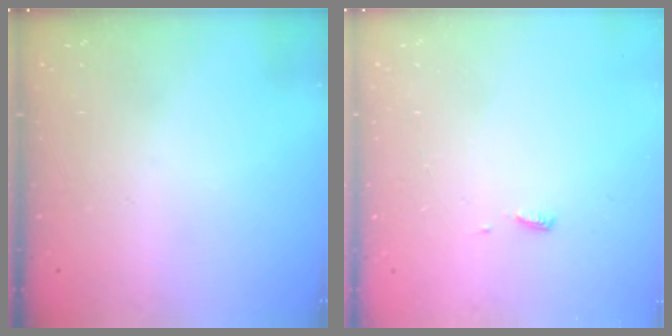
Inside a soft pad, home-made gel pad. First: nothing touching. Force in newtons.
{"total": 3.9, "press": 3.9, "slide": 0.5}